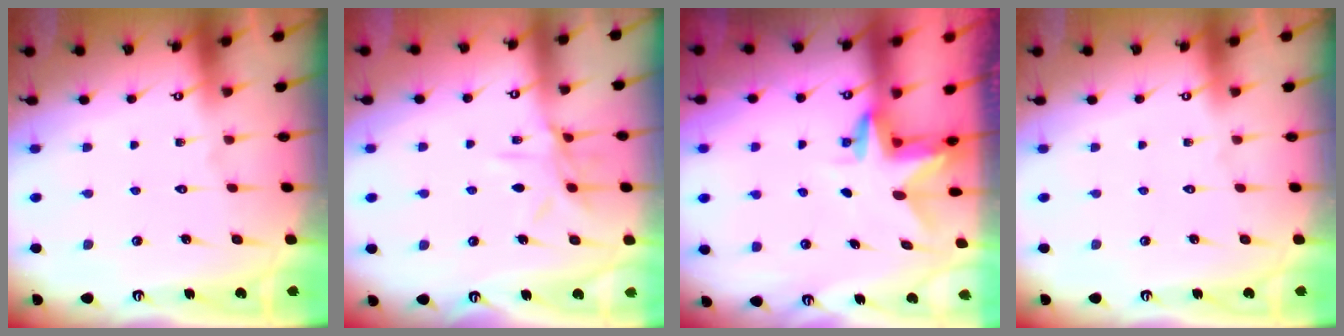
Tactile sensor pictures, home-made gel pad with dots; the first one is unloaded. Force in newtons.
{"total": 8.4, "press": 8.3, "slide": 0.6}
{"total": 2.9, "press": 2.9, "slide": 0.2}
{"total": 0.0}